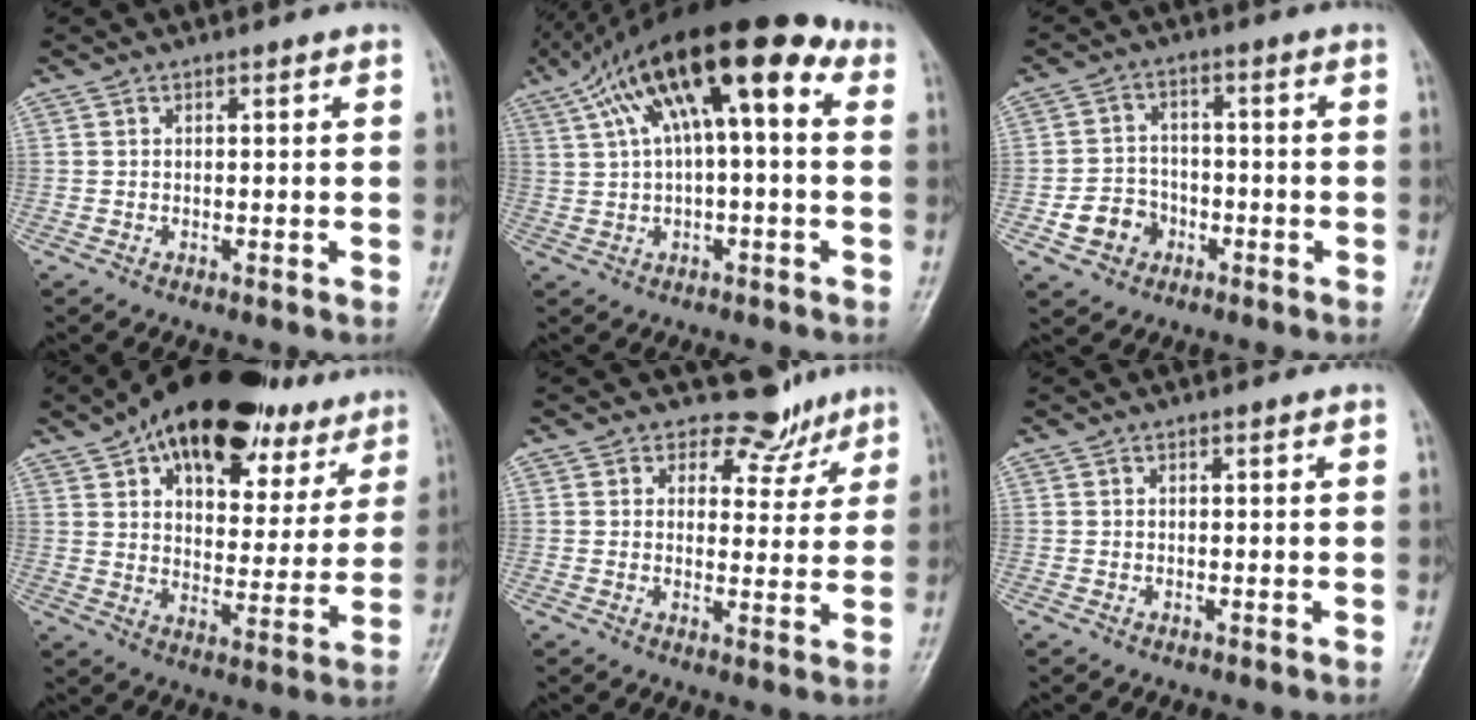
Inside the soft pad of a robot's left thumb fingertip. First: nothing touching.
{"total": 17.1, "force": [5.2, 6.1, 15.1], "torque": [-0.233, 0.039, 0.074]}
{"total": 6.8, "force": [-2.7, 5.9, 2.1], "torque": [-0.011, 0.023, -0.045]}
{"total": 24.6, "force": [16.2, 12.3, 13.7], "torque": [-0.162, -0.031, 0.236]}
{"total": 6.5, "force": [5.2, 3.9, 0.6], "torque": [0.025, -0.038, 0.064]}
{"total": 0.0}